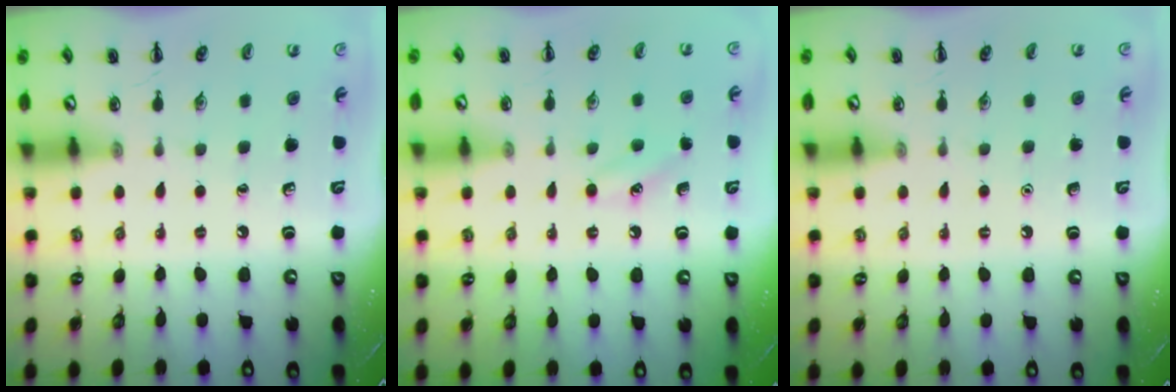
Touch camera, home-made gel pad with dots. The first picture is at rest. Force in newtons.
{"total": 6.9, "press": 6.7, "slide": 1.8}
{"total": 1.6, "press": 1.6, "slide": 0.1}